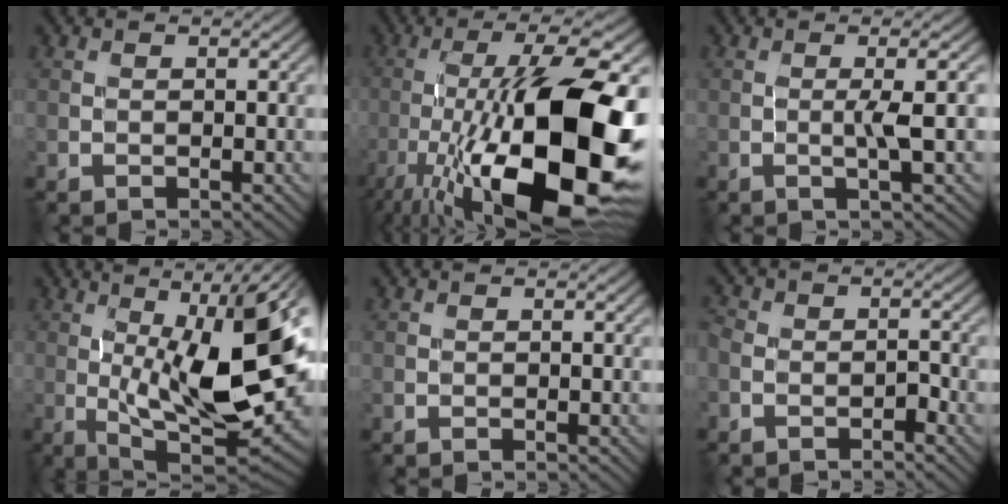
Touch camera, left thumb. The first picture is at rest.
{"total": 20.7, "force": [-6.9, 6.7, 18.3], "torque": [-0.311, 0.003, -0.121]}
{"total": 3.3, "force": [-0.1, 0.3, 3.3], "torque": [-0.054, 0.006, -0.008]}
{"total": 16.1, "force": [0.6, 5.4, 15.1], "torque": [-0.239, -0.001, 0.013]}
{"total": 0.0}
{"total": 3.2, "force": [-1.9, 1.9, 1.9], "torque": [-0.022, 0.010, -0.037]}